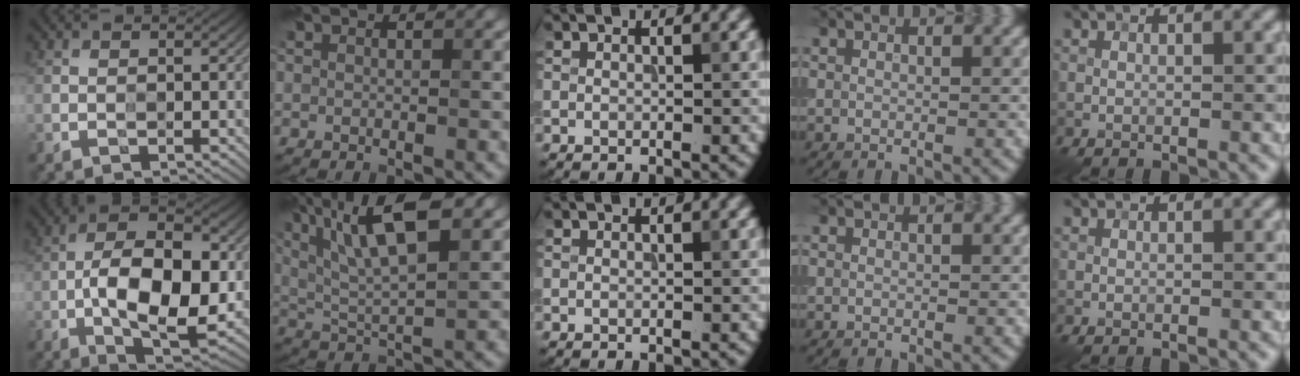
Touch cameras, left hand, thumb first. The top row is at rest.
{"thumb": {"total": 13.4, "force": [-1.9, 6.3, 11.6], "torque": [-0.192, -0.003, -0.034]}, "index": {"total": 8.8, "force": [3.8, 2.5, 7.5], "torque": [-0.136, 0.017, 0.068]}}